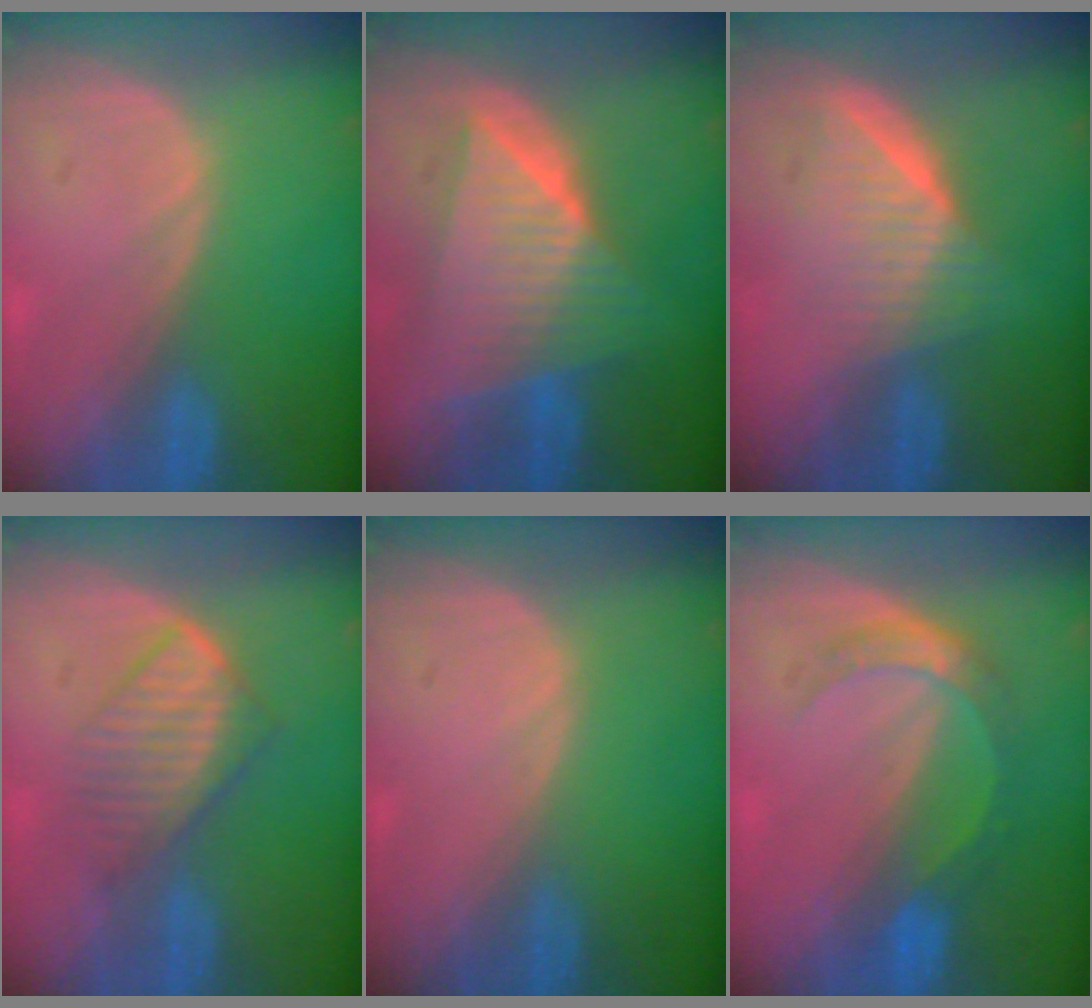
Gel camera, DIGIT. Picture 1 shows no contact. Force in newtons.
{"total": 10.0, "press": 10.0, "slide": 0.6}
{"total": 6.7, "press": 6.0, "slide": 3.0}
{"total": 5.9, "press": 5.8, "slide": 1.3}
{"total": 0.0}
{"total": 5.4, "press": 4.8, "slide": 2.4}